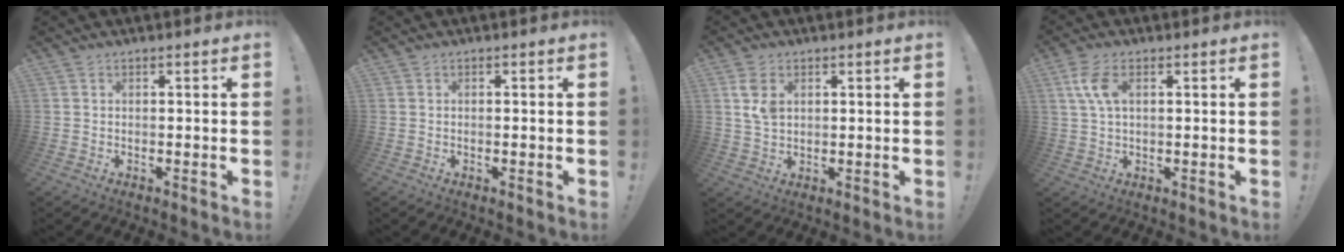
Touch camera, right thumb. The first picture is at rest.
{"total": 0.0}
{"total": 6.2, "force": [2.3, 4.0, 4.1], "torque": [-0.067, -0.006, 0.041]}
{"total": 7.0, "force": [2.0, 3.5, 5.7], "torque": [-0.115, 0.000, 0.036]}